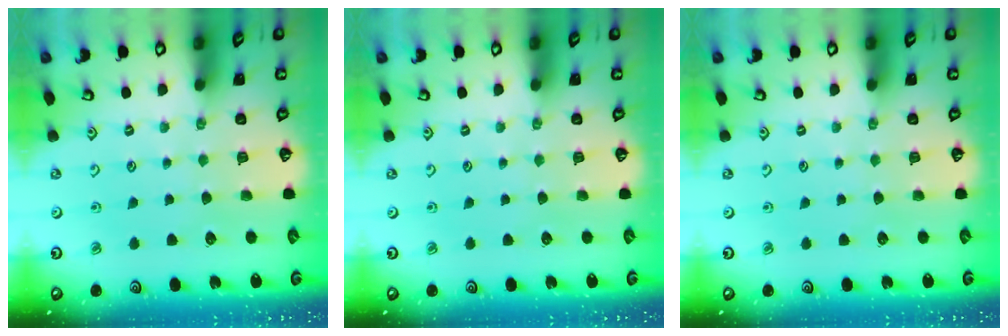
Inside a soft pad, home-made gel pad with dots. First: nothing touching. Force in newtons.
{"total": 0.0}
{"total": 0.0}